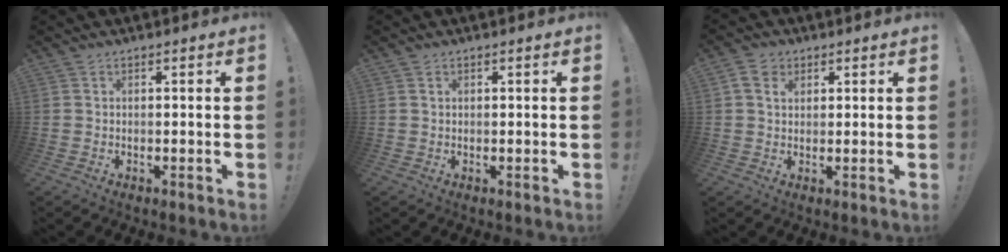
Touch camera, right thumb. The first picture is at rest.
{"total": 0.5, "force": [0.3, 0.4, 0.1], "torque": [-0.002, 0.001, 0.007]}
{"total": 5.2, "force": [2.3, 3.6, 3.0], "torque": [-0.054, 0.002, 0.044]}